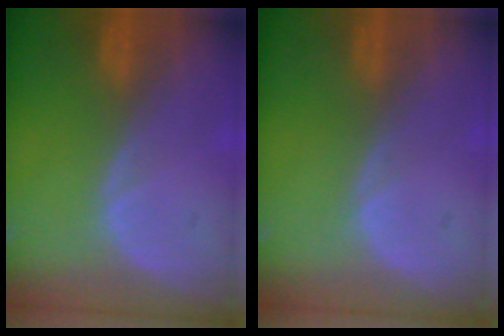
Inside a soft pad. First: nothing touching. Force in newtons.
{"total": 0.0}